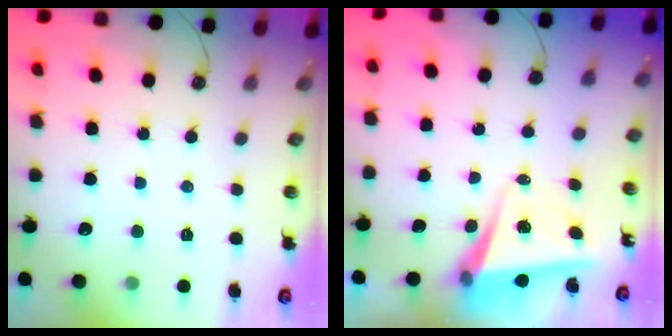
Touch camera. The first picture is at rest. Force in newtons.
{"total": 6.4, "press": 5.8, "slide": 2.6}